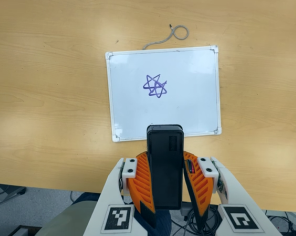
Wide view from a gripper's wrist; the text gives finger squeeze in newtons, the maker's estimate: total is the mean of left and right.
{"total": 10.4, "left": 8.5, "right": 12.3}